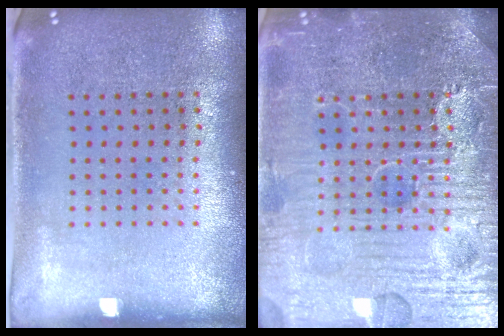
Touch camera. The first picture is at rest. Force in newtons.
{"total": 6.4, "press": 6.3, "slide": 0.7}